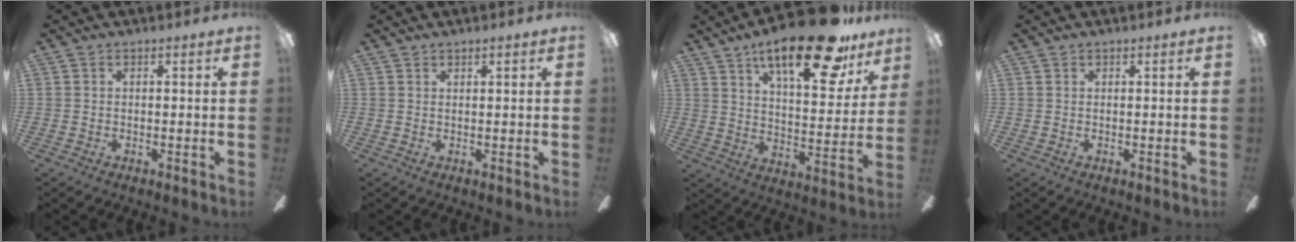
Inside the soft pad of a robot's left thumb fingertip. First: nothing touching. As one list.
[{"total": 0.8, "force": [0.6, 0.0, 0.4], "torque": [-0.009, 0.000, 0.011]}, {"total": 22.6, "force": [14.9, 7.6, 15.2], "torque": [-0.232, -0.081, 0.240]}, {"total": 0.0}]